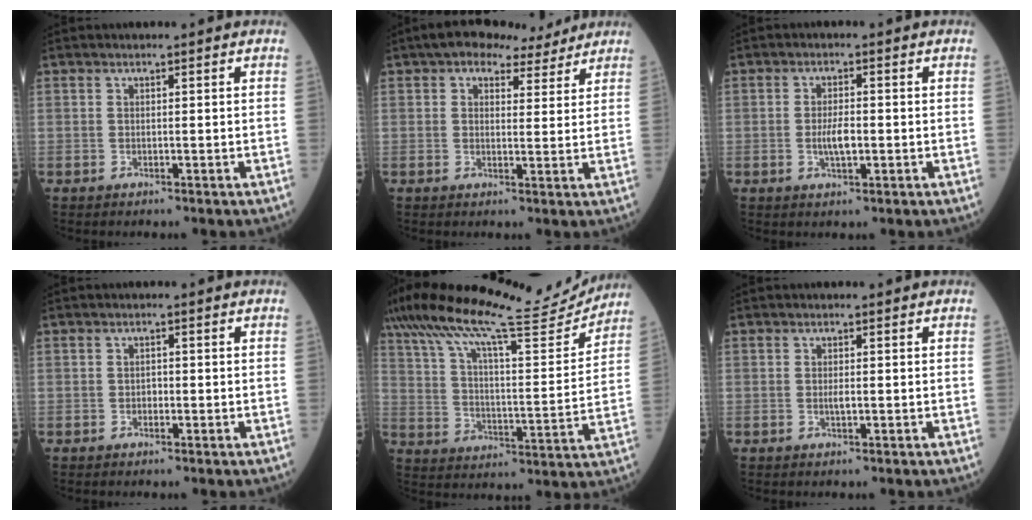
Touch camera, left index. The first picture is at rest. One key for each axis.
{"total": 6.9, "fx": 5.3, "fy": 3.3, "fz": 2.9, "tx": -0.039, "ty": 0.026, "tz": 0.073}
{"total": 3.3, "fx": -0.6, "fy": 1.0, "fz": 3.1, "tx": -0.063, "ty": 0.000, "tz": -0.010}
{"total": 0.8, "fx": -0.2, "fy": 0.6, "fz": 0.5, "tx": -0.006, "ty": 0.003, "tz": -0.007}
{"total": 21.3, "fx": 19.3, "fy": 1.4, "fz": 9.1, "tx": -0.171, "ty": -0.007, "tz": 0.290}
{"total": 0.8, "fx": -0.1, "fy": 0.2, "fz": 0.8, "tx": -0.017, "ty": -0.002, "tz": 0.000}